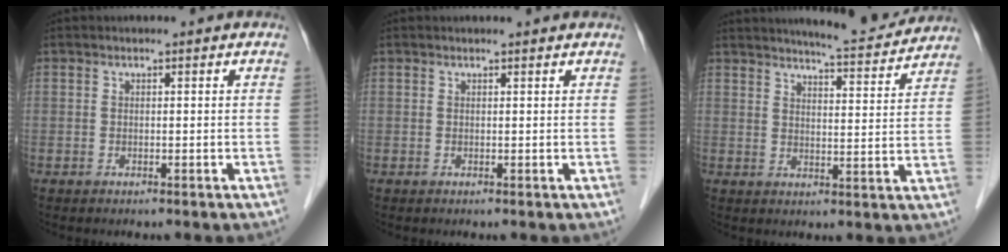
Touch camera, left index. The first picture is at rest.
{"total": 1.5, "force": [1.5, 0.1, 0.3], "torque": [-0.010, 0.008, 0.016]}
{"total": 10.3, "force": [9.9, 0.6, 3.0], "torque": [-0.045, -0.007, 0.125]}